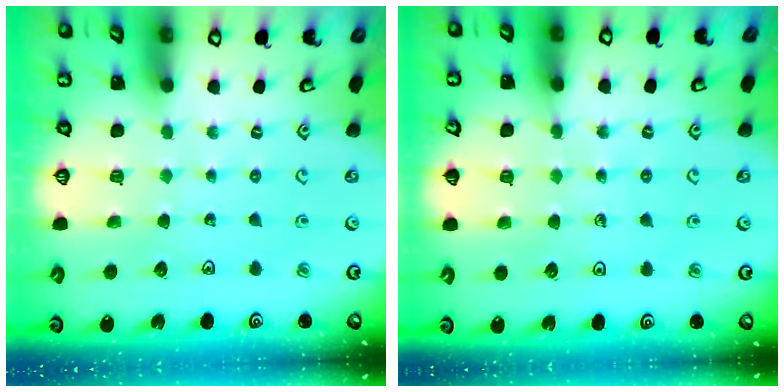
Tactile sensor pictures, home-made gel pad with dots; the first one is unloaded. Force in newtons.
{"total": 6.2, "press": 6.0, "slide": 1.7}